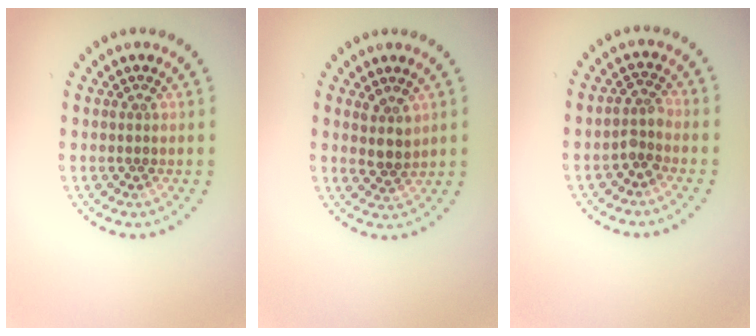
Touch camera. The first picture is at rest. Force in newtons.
{"total": 2.2, "press": 1.8, "slide": 1.2}
{"total": 1.8, "press": 1.3, "slide": 1.2}